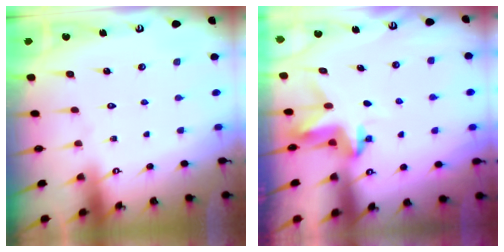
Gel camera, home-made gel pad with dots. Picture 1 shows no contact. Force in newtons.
{"total": 3.5, "press": 3.5, "slide": 0.3}